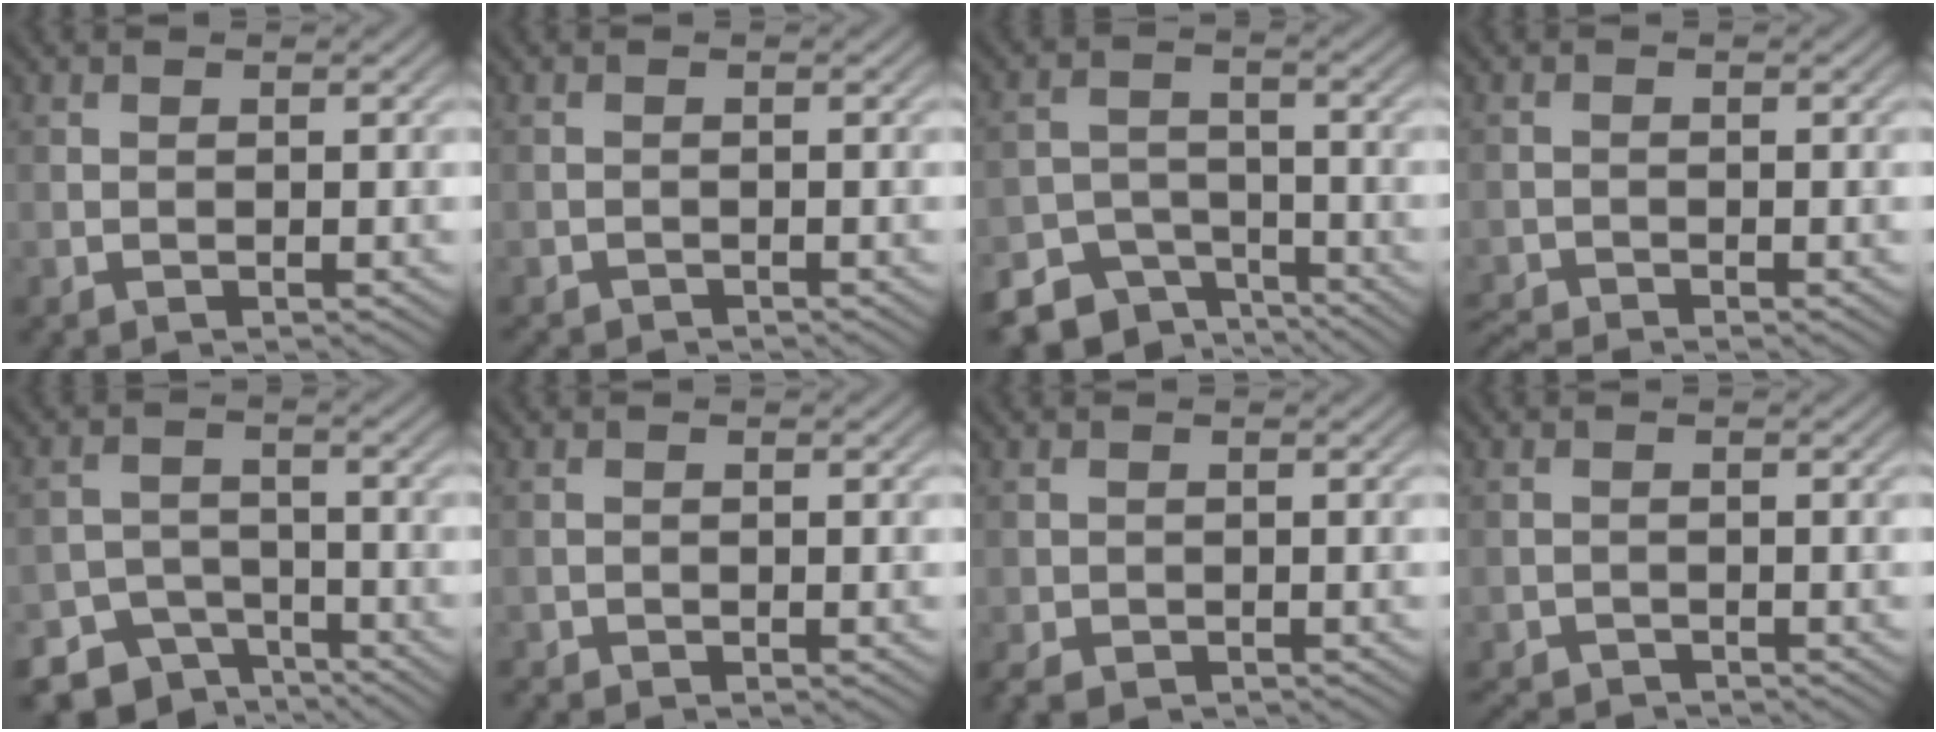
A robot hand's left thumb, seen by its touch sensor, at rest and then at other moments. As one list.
[{"total": 1.3, "force": [-1.2, 0.2, 0.1], "torque": [0.000, -0.003, -0.024]}, {"total": 7.4, "force": [-5.9, 3.8, 2.3], "torque": [-0.040, -0.013, -0.098]}, {"total": 2.3, "force": [-2.3, 0.1, 0.7], "torque": [-0.017, -0.007, -0.049]}, {"total": 6.9, "force": [-5.4, 3.8, 1.8], "torque": [-0.024, -0.010, -0.086]}, {"total": 1.0, "force": [-1.0, 0.1, 0.1], "torque": [0.000, -0.003, -0.021]}, {"total": 2.4, "force": [-1.9, 1.1, 1.0], "torque": [-0.023, -0.008, -0.038]}, {"total": 2.5, "force": [-2.4, 0.2, 0.4], "torque": [-0.010, -0.008, -0.048]}]